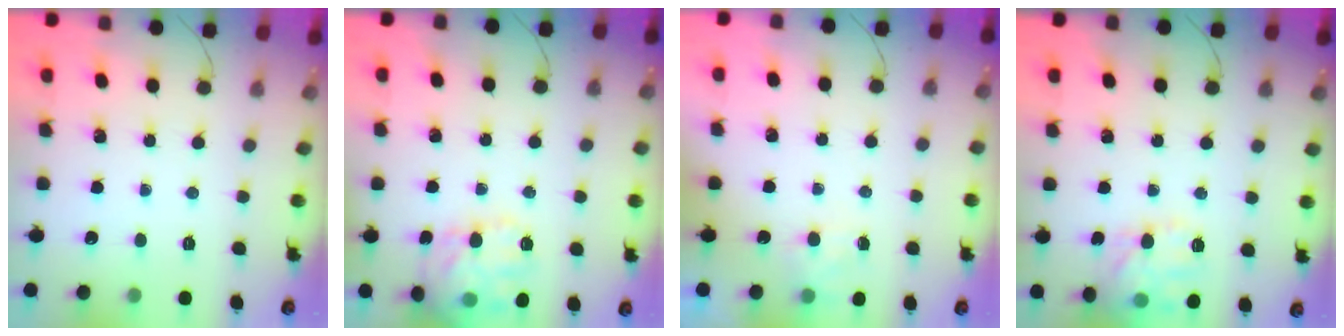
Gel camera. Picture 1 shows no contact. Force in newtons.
{"total": 14.5, "press": 14.5, "slide": 1.3}
{"total": 5.4, "press": 5.2, "slide": 1.3}
{"total": 13.9, "press": 13.9, "slide": 0.5}